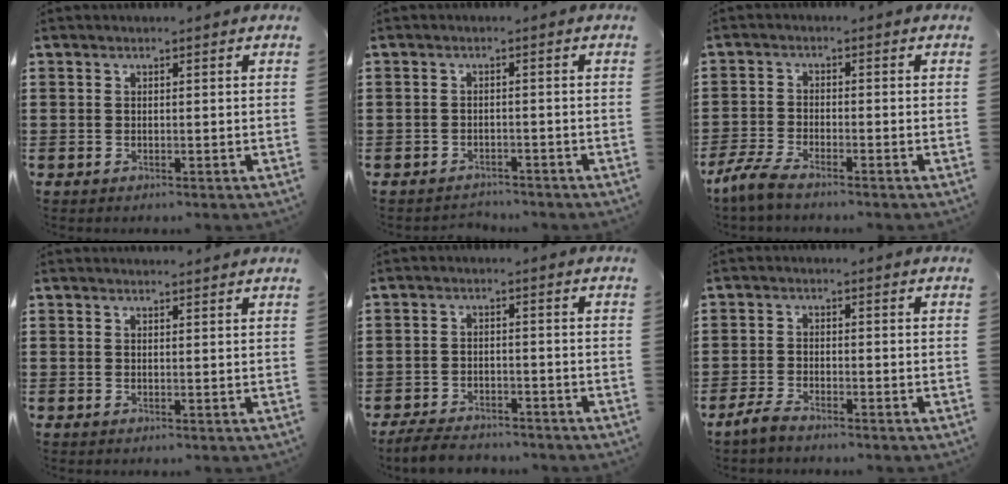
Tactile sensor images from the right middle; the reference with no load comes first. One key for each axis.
{"total": 1.8, "fx": -1.7, "fy": 0.3, "fz": -0.2, "tx": -0.002, "ty": 0.001, "tz": -0.040}
{"total": 4.0, "fx": -3.4, "fy": 0.4, "fz": 2.1, "tx": -0.062, "ty": -0.013, "tz": -0.074}
{"total": 0.9, "fx": 0.9, "fy": 0.0, "fz": 0.1, "tx": 0.003, "ty": -0.004, "tz": 0.015}
{"total": 3.7, "fx": -3.5, "fy": 0.8, "fz": 0.7, "tx": -0.020, "ty": 0.003, "tz": -0.075}
{"total": 2.6, "fx": -2.3, "fy": 0.4, "fz": 1.3, "tx": -0.044, "ty": -0.002, "tz": -0.052}